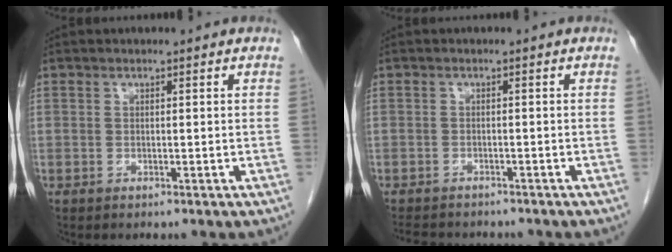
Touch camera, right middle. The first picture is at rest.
{"total": 7.2, "force": [-6.5, 2.0, 2.3], "torque": [-0.037, -0.005, -0.092]}